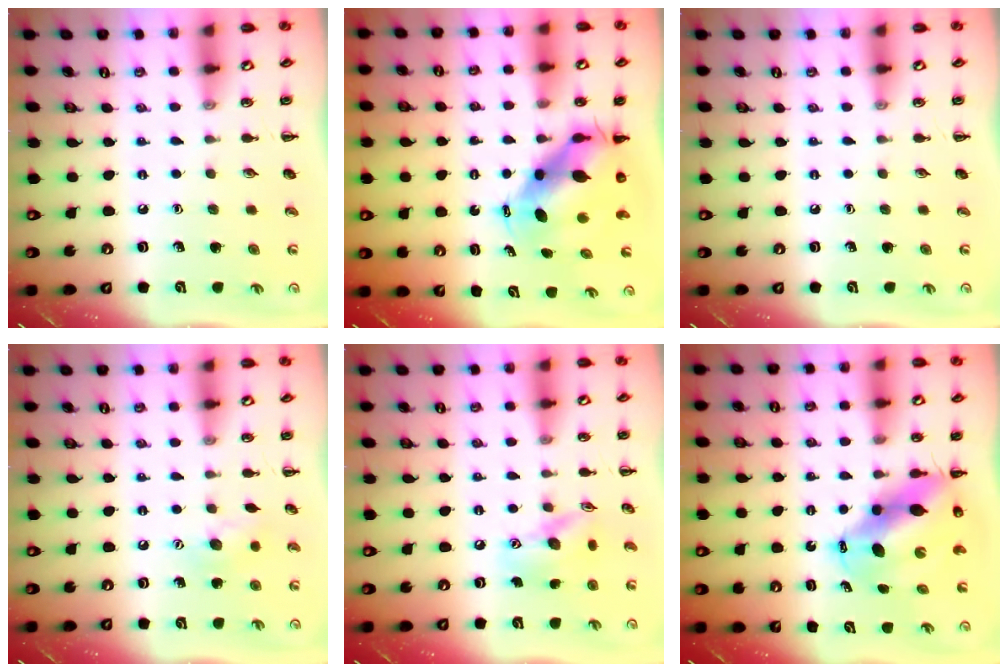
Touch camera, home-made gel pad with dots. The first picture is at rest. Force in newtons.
{"total": 7.7, "press": 7.5, "slide": 1.8}
{"total": 0.0}
{"total": 7.7, "press": 7.7, "slide": 1.1}
{"total": 12.6, "press": 12.5, "slide": 1.9}
{"total": 10.5, "press": 10.2, "slide": 2.6}